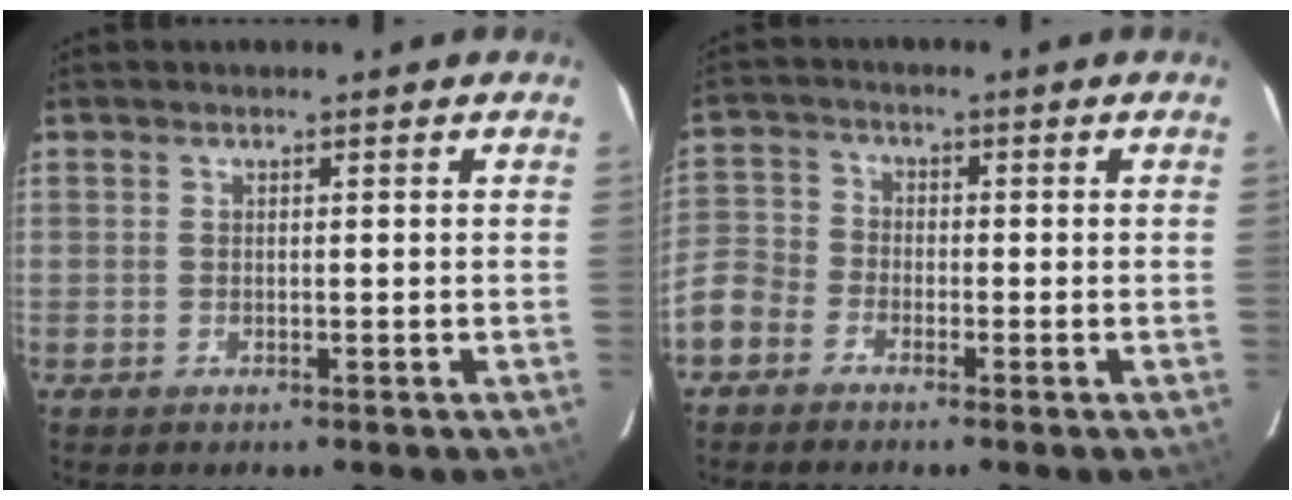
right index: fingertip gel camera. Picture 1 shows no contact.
{"total": 7.3, "force": [-4.1, 5.6, 2.3], "torque": [-0.055, 0.018, -0.095]}